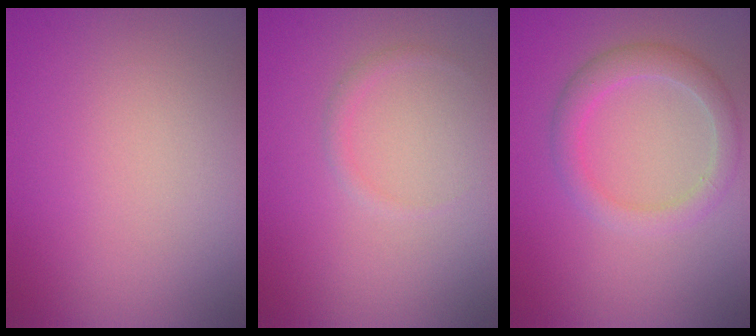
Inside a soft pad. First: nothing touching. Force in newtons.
{"total": 0.7, "press": 0.7, "slide": 0.1}
{"total": 2.9, "press": 2.9, "slide": 0.1}